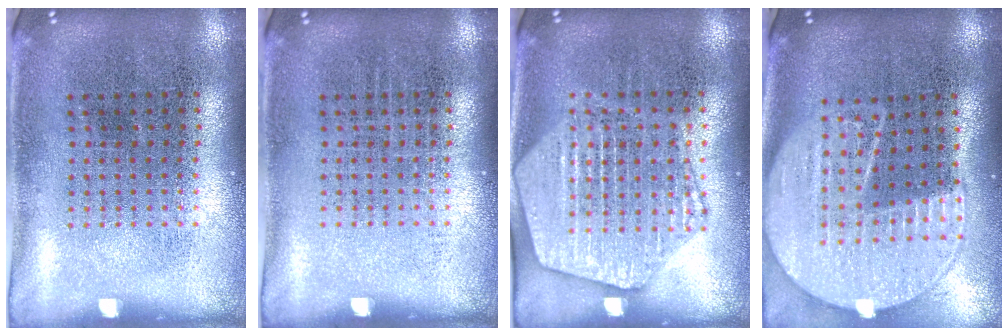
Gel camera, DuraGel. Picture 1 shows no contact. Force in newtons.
{"total": 0.0}
{"total": 2.2, "press": 2.2, "slide": 0.3}
{"total": 2.2, "press": 1.9, "slide": 1.0}